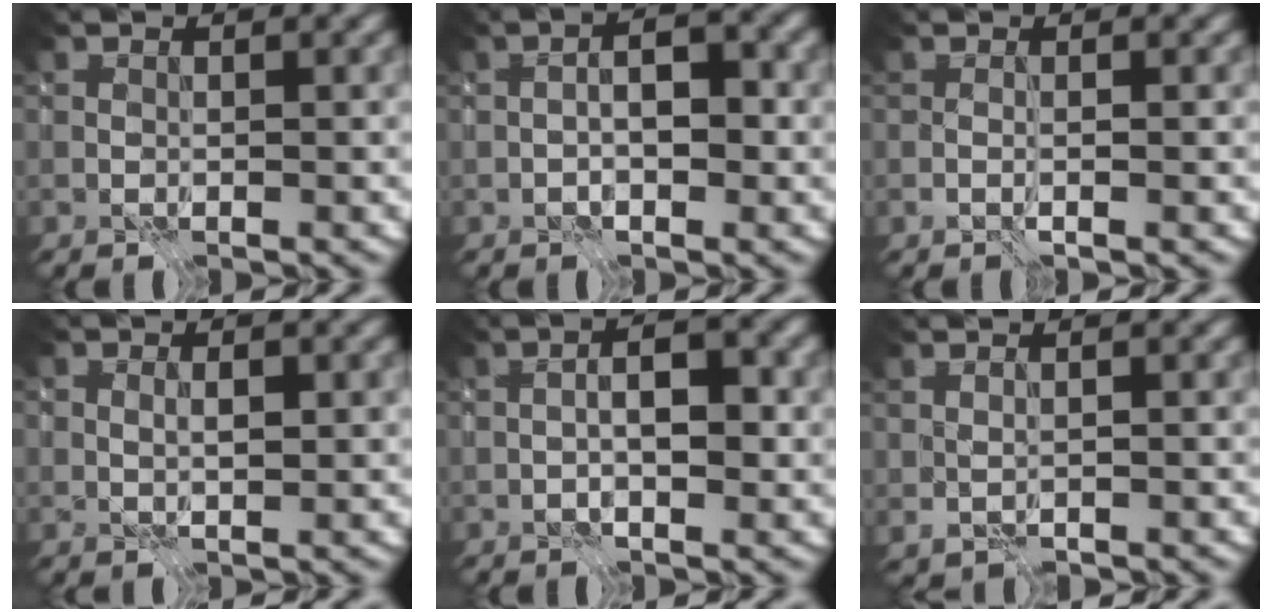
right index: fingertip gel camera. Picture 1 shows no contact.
{"total": 4.0, "force": [-0.1, 2.0, 3.5], "torque": [-0.044, 0.001, -0.010]}
{"total": 1.0, "force": [-0.5, 0.0, 0.9], "torque": [-0.012, -0.005, -0.006]}
{"total": 1.5, "force": [0.1, 0.7, 1.3], "torque": [-0.023, -0.004, 0.007]}
{"total": 4.3, "force": [0.0, 1.8, 3.9], "torque": [-0.065, 0.001, 0.000]}
{"total": 1.4, "force": [0.8, 0.6, 1.0], "torque": [-0.008, -0.003, 0.008]}